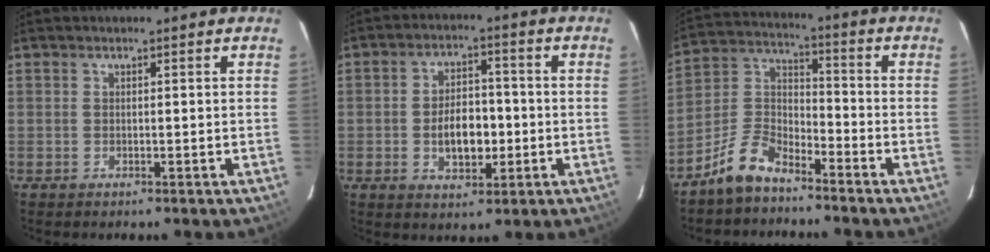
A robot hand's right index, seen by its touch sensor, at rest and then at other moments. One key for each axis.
{"total": 8.1, "fx": -1.6, "fy": 4.7, "fz": 6.3, "tx": -0.120, "ty": 0.010, "tz": -0.018}
{"total": 9.0, "fx": -6.7, "fy": 3.9, "fz": 4.6, "tx": -0.116, "ty": 0.026, "tz": -0.137}